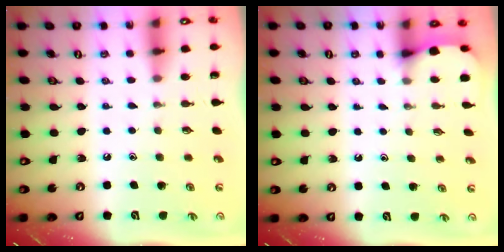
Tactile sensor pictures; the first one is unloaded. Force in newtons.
{"total": 2.6, "press": 2.6, "slide": 0.4}